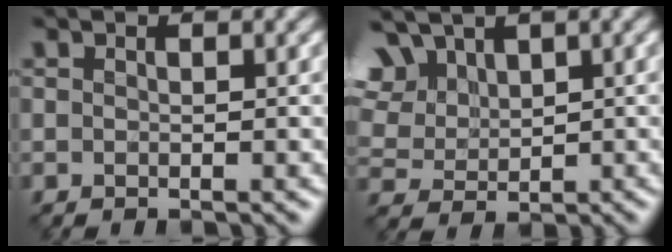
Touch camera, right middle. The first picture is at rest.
{"total": 7.8, "force": [4.5, 5.1, 3.9], "torque": [-0.103, 0.023, 0.075]}